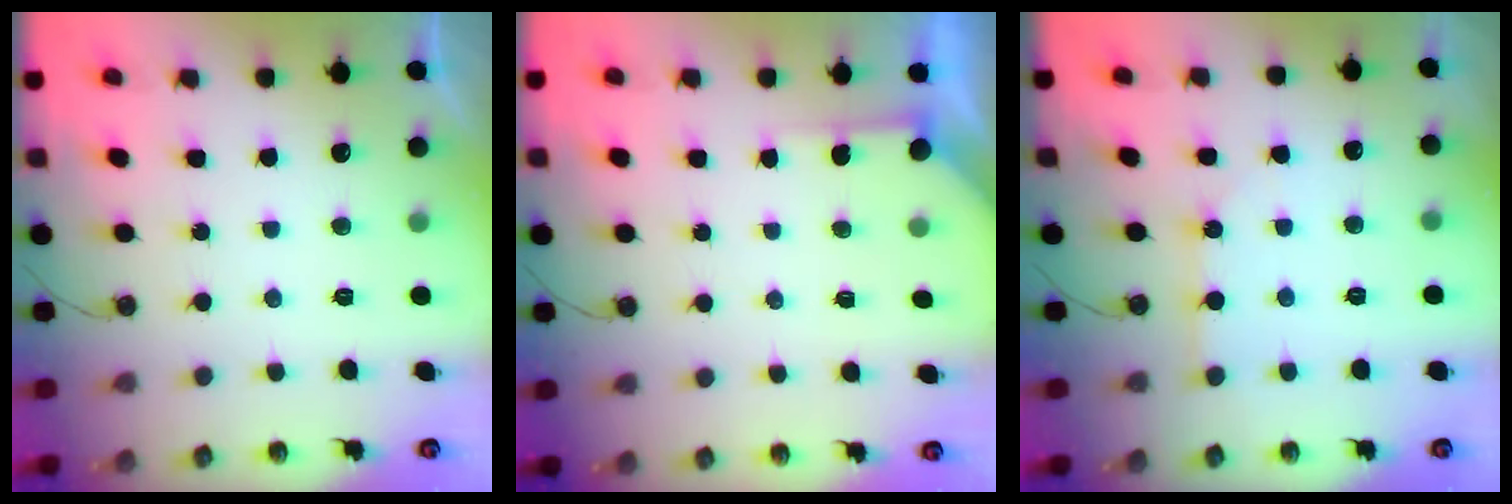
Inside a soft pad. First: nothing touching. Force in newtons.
{"total": 1.6, "press": 1.6, "slide": 0.2}
{"total": 2.8, "press": 2.8, "slide": 0.2}